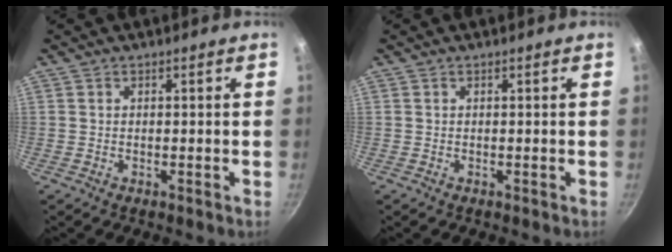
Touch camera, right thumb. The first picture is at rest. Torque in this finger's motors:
{"motor_torque": [0.00, 0.00, 0.00, 0.00, 0.00]}